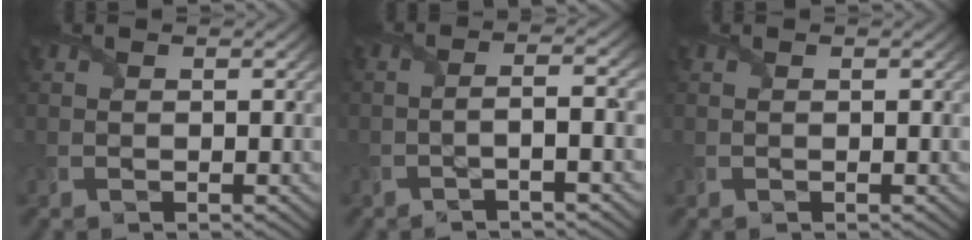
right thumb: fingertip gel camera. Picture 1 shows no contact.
{"total": 3.3, "force": [-1.7, -0.1, 2.8], "torque": [-0.040, 0.009, -0.042]}
{"total": 0.0}